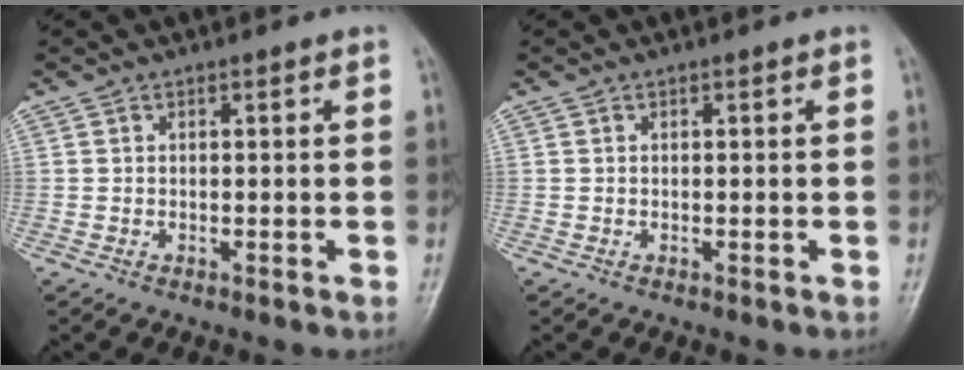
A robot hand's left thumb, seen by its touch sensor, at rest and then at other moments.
{"total": 0.0}